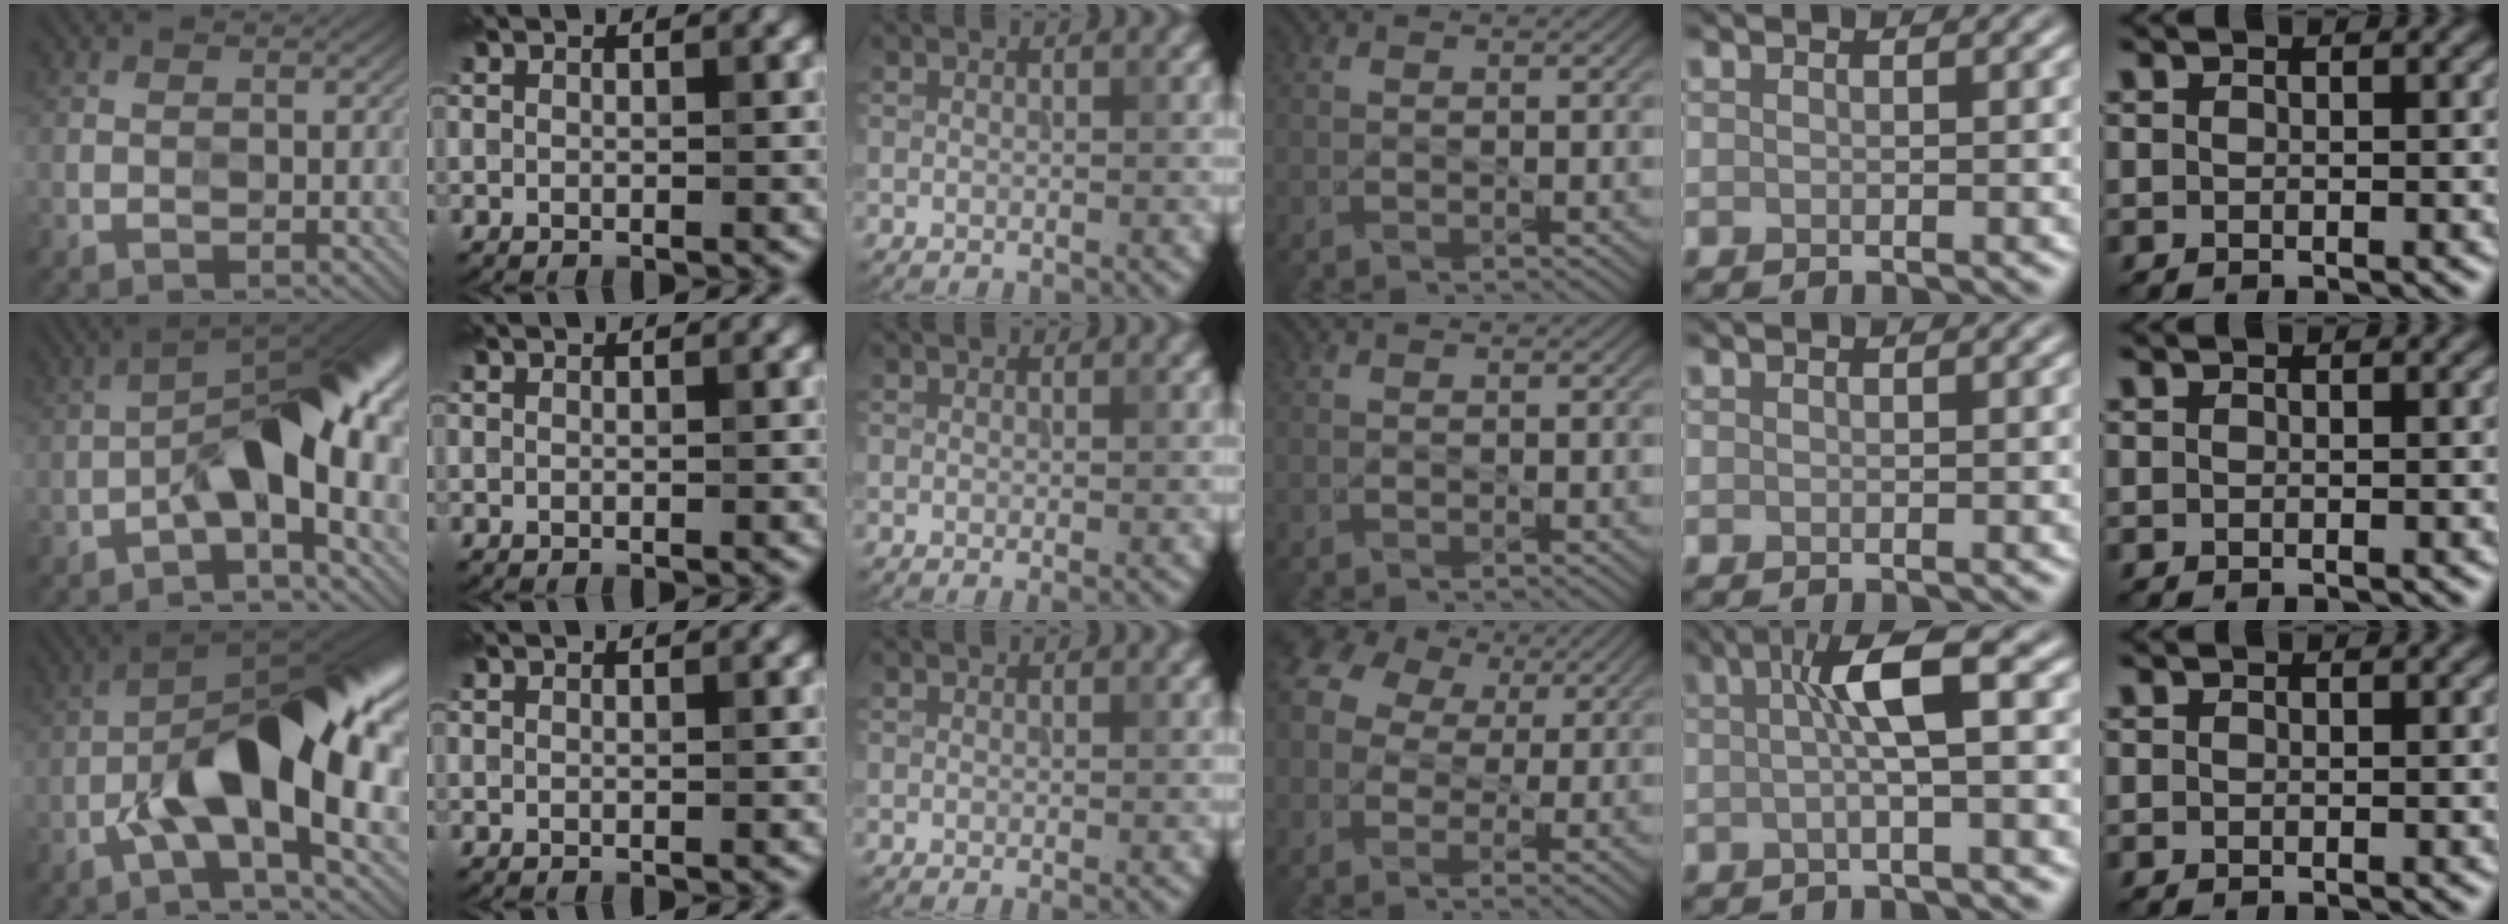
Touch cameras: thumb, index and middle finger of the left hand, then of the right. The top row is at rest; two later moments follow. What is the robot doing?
{"motion": "wipe", "object": "mirror"}